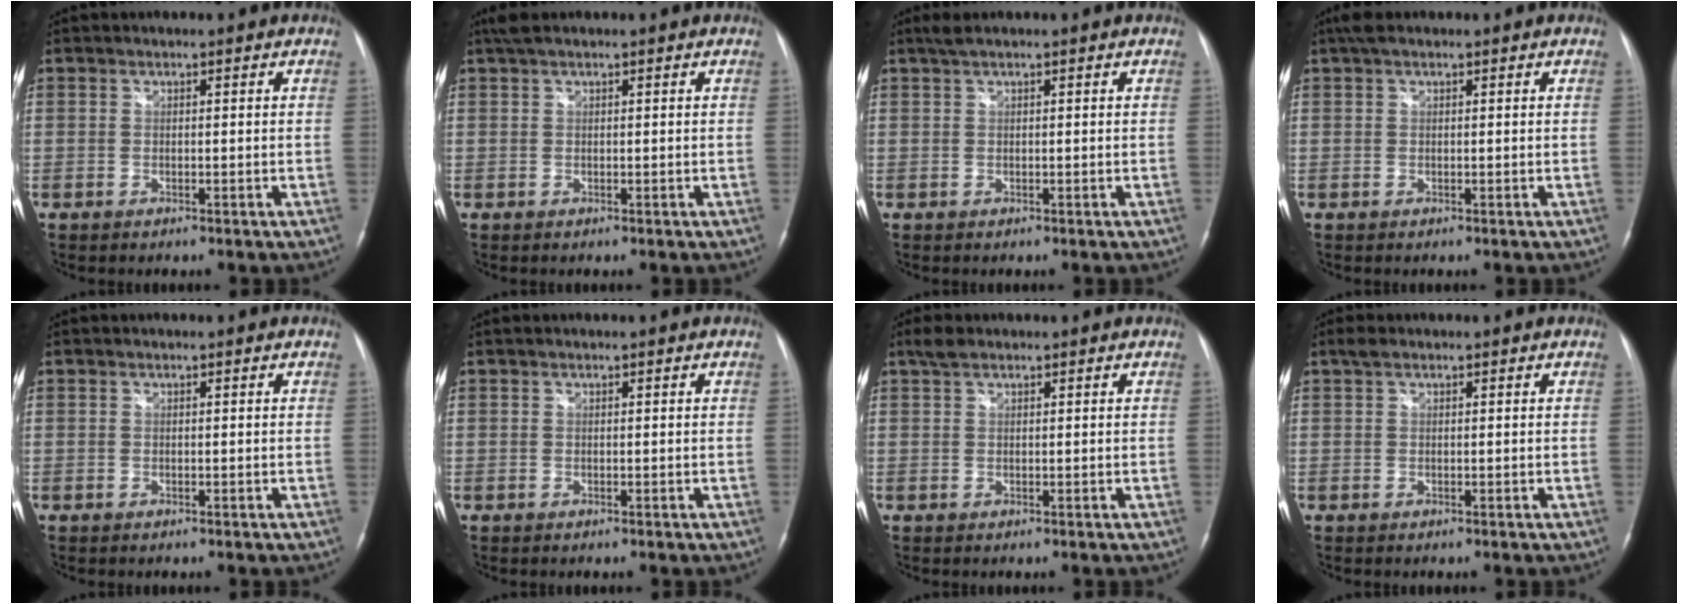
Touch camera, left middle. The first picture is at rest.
{"total": 2.4, "force": [1.8, 0.4, 1.5], "torque": [-0.034, 0.024, 0.037]}
{"total": 1.6, "force": [1.1, 0.0, 1.1], "torque": [-0.031, 0.018, 0.024]}
{"total": 2.5, "force": [1.8, 0.8, 1.6], "torque": [-0.037, 0.027, 0.034]}
{"total": 0.0}
{"total": 0.0}
{"total": 1.9, "force": [1.5, 0.7, 1.0], "torque": [-0.025, 0.013, 0.029]}
{"total": 1.3, "force": [0.9, 0.5, 0.7], "torque": [-0.019, 0.017, 0.017]}